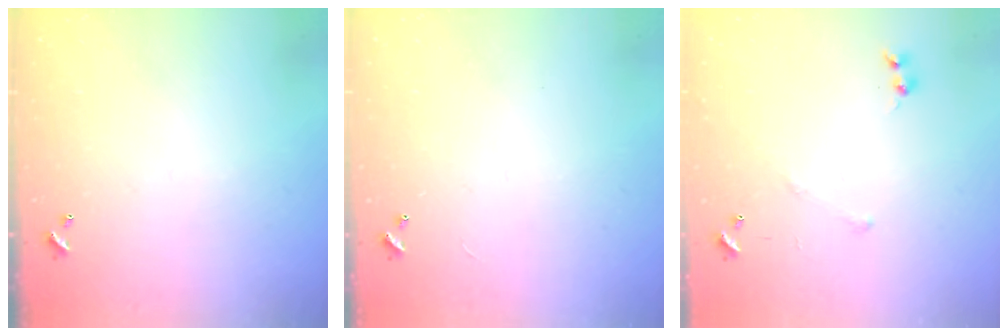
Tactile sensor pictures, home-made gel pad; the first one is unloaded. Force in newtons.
{"total": 2.8, "press": 2.8, "slide": 0.3}
{"total": 5.0, "press": 4.9, "slide": 0.9}